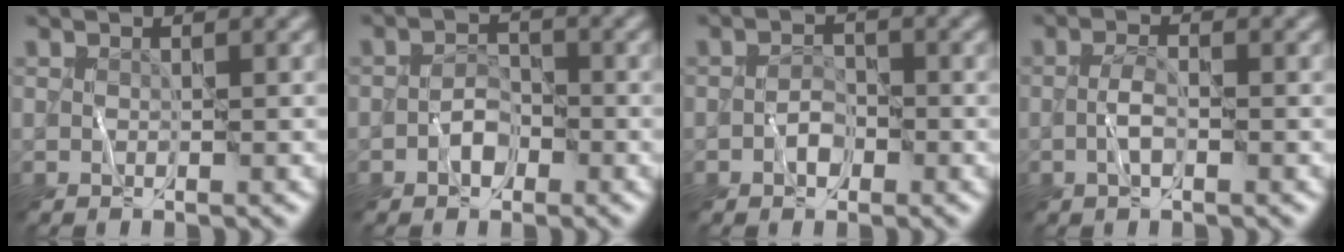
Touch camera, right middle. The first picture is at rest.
{"total": 2.1, "force": [-0.9, 1.4, 1.2], "torque": [-0.015, 0.007, -0.019]}
{"total": 1.7, "force": [-0.6, 1.2, 1.1], "torque": [-0.016, 0.005, -0.015]}
{"total": 1.8, "force": [-0.5, 0.6, 1.6], "torque": [-0.030, 0.005, -0.015]}